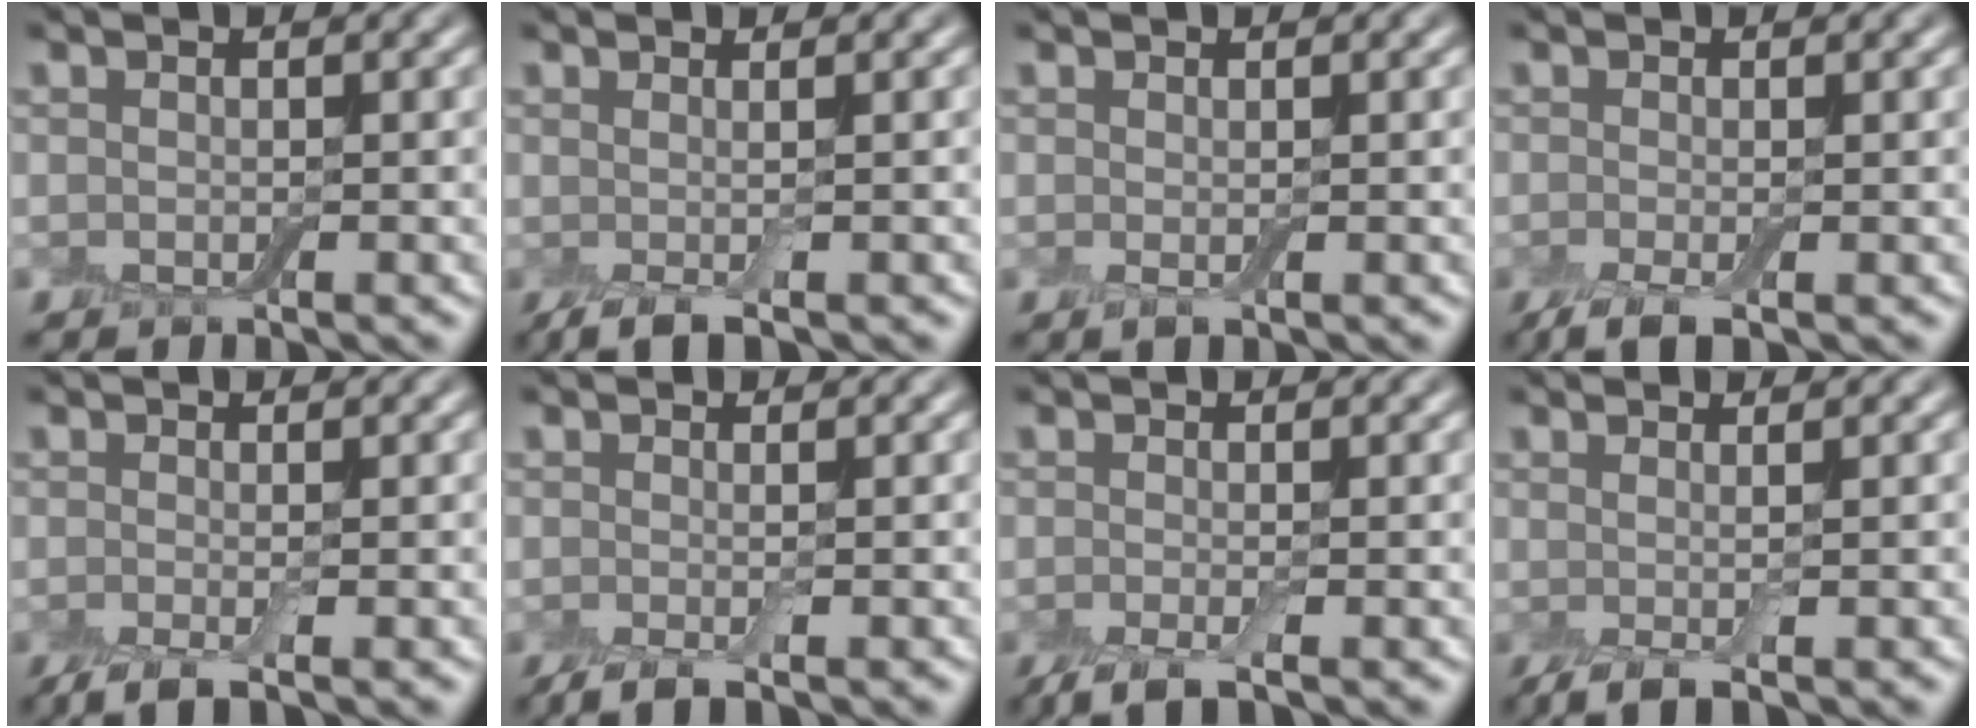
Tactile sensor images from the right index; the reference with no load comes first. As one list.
[{"total": 2.6, "force": [-0.5, 0.6, 2.5], "torque": [-0.037, -0.002, -0.014]}, {"total": 0.7, "force": [0.1, 0.1, 0.6], "torque": [-0.011, -0.003, 0.001]}, {"total": 2.6, "force": [-1.4, 0.7, 2.1], "torque": [-0.043, -0.007, -0.031]}, {"total": 2.7, "force": [-1.3, 0.6, 2.3], "torque": [-0.046, -0.007, -0.030]}, {"total": 2.3, "force": [-1.0, 0.5, 2.0], "torque": [-0.039, -0.005, -0.022]}, {"total": 2.8, "force": [-1.7, 0.6, 2.2], "torque": [-0.044, -0.007, -0.037]}, {"total": 2.7, "force": [-0.3, 0.7, 2.6], "torque": [-0.038, 0.001, -0.010]}]